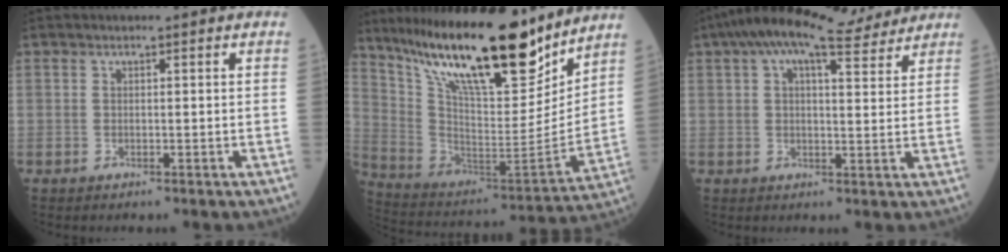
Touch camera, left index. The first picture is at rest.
{"total": 24.9, "force": [19.0, 5.2, 15.2], "torque": [-0.266, -0.018, 0.324]}
{"total": 12.2, "force": [9.9, 2.8, 6.5], "torque": [-0.115, 0.039, 0.141]}